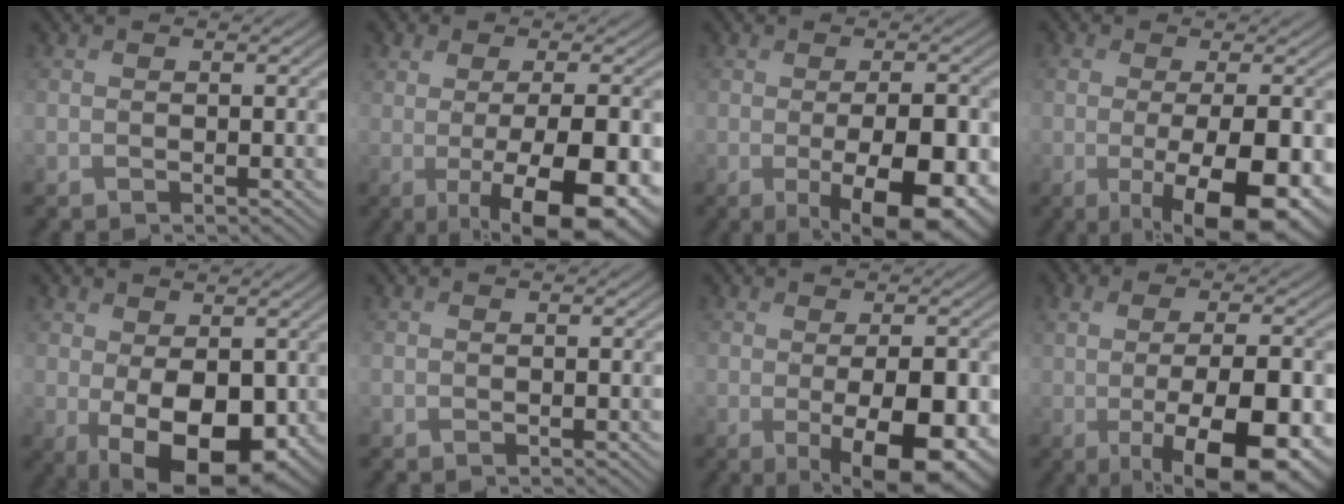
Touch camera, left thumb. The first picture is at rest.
{"total": 11.2, "force": [-2.0, 4.1, 10.2], "torque": [-0.134, -0.009, -0.019]}
{"total": 10.0, "force": [-2.7, 4.0, 8.7], "torque": [-0.121, -0.017, -0.027]}
{"total": 11.0, "force": [-2.5, 4.3, 9.8], "torque": [-0.143, -0.019, -0.024]}
{"total": 11.1, "force": [-1.7, 6.6, 8.8], "torque": [-0.157, -0.031, -0.013]}
{"total": 0.0}
{"total": 9.1, "force": [-1.9, 3.6, 8.2], "torque": [-0.114, -0.013, -0.016]}
{"total": 13.4, "force": [-2.9, 5.4, 11.9], "torque": [-0.174, -0.013, -0.037]}